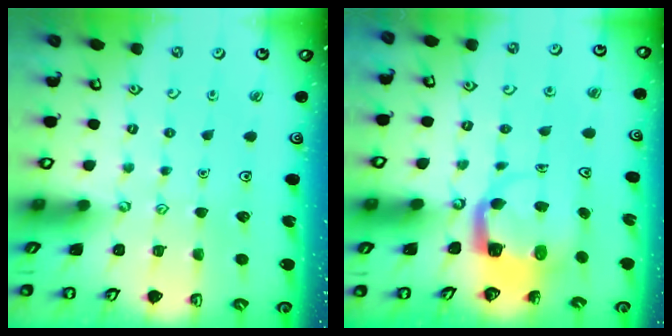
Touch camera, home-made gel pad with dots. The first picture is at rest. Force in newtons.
{"total": 5.8, "press": 5.8, "slide": 0.6}